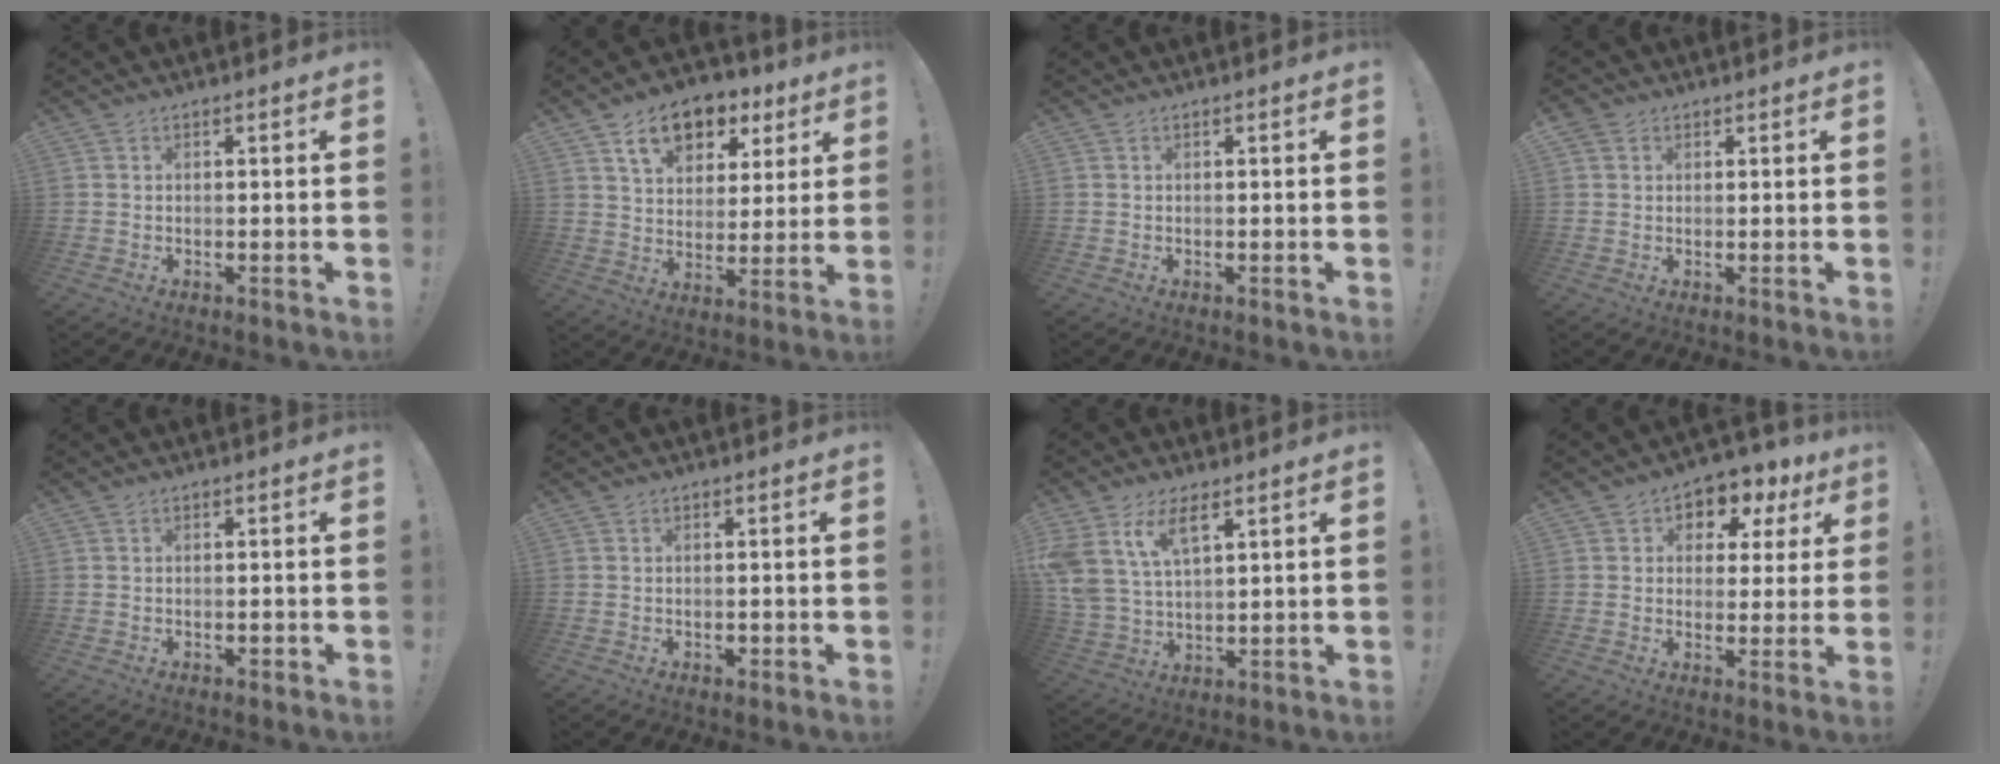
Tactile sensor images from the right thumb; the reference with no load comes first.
{"total": 13.1, "force": [7.4, 8.4, 6.9], "torque": [-0.105, -0.031, 0.136]}
{"total": 0.0}
{"total": 2.8, "force": [1.7, 2.1, 0.6], "torque": [-0.008, -0.004, 0.032]}
{"total": 0.7, "force": [-0.4, 0.3, 0.4], "torque": [-0.009, 0.003, -0.006]}
{"total": 0.9, "force": [-0.4, 0.7, 0.4], "torque": [-0.001, 0.002, -0.007]}
{"total": 11.1, "force": [6.4, 5.7, 7.1], "torque": [-0.163, -0.022, 0.120]}
{"total": 6.2, "force": [2.4, 5.1, 2.5], "torque": [-0.022, -0.022, 0.045]}